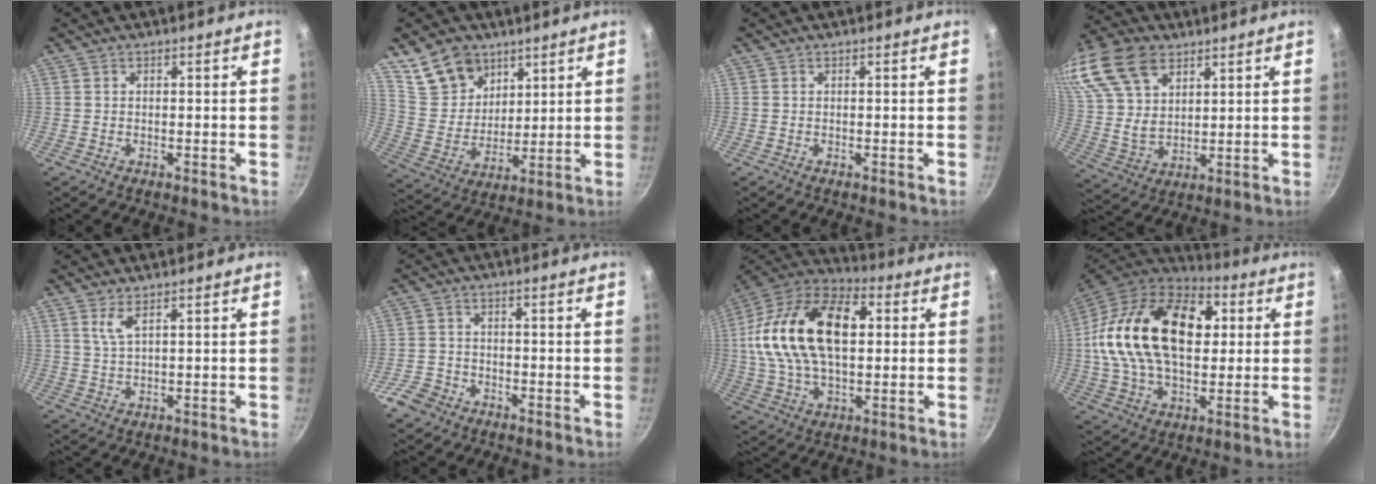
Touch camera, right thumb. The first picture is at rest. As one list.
[{"total": 12.3, "force": [7.8, 8.4, 4.7], "torque": [-0.046, -0.035, 0.158]}, {"total": 0.0}, {"total": 22.1, "force": [12.0, 13.6, 12.7], "torque": [-0.276, 0.010, 0.237]}, {"total": 3.1, "force": [1.7, 0.8, 2.4], "torque": [-0.051, -0.014, 0.038]}, {"total": 4.7, "force": [-3.2, 3.1, 1.4], "torque": [-0.024, 0.034, -0.059]}, {"total": 24.6, "force": [3.6, 14.5, 19.6], "torque": [-0.352, 0.026, 0.048]}, {"total": 27.3, "force": [4.7, 16.9, 21.0], "torque": [-0.360, 0.023, 0.066]}]